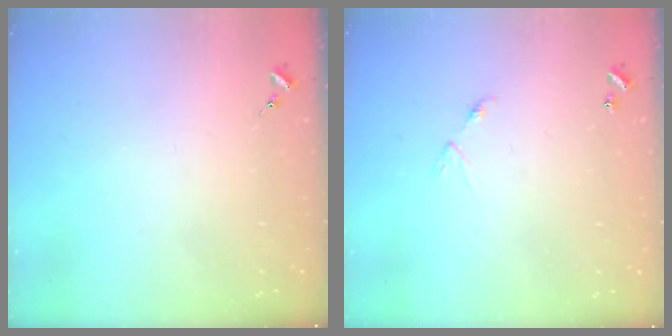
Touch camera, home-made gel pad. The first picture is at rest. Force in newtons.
{"total": 5.5, "press": 5.5, "slide": 0.3}